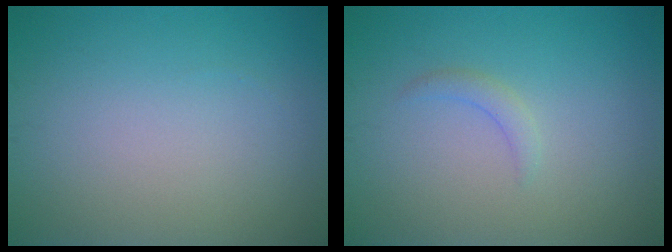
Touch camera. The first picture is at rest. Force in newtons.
{"total": 1.2, "press": 1.2, "slide": 0.2}